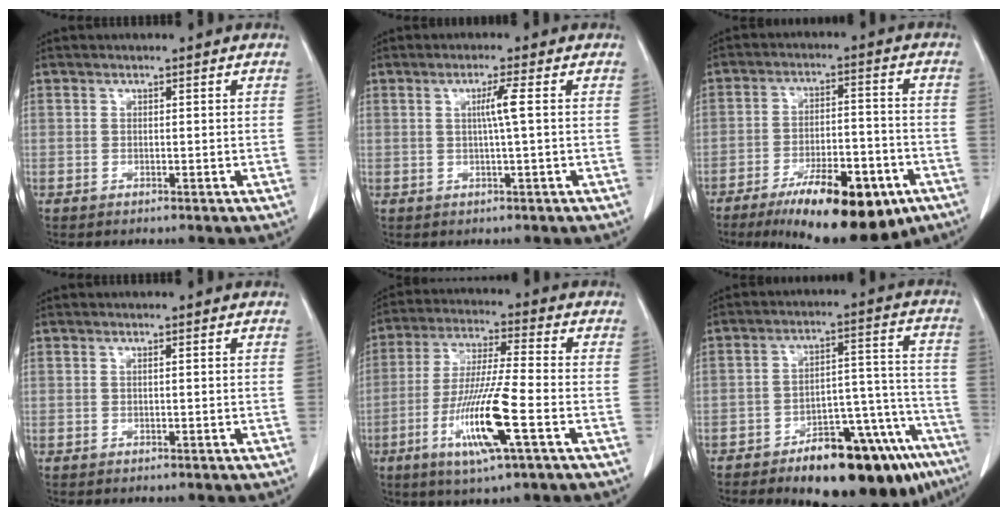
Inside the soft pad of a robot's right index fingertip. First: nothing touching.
{"total": 2.9, "force": [0.4, -0.8, 2.8], "torque": [-0.051, -0.001, 0.006]}
{"total": 16.5, "force": [-10.2, 5.2, 11.8], "torque": [-0.158, -0.002, -0.154]}
{"total": 0.0}
{"total": 13.2, "force": [-4.7, 0.3, 12.4], "torque": [-0.247, -0.020, -0.088]}
{"total": 20.4, "force": [-14.2, 6.3, 13.2], "torque": [-0.109, 0.047, -0.198]}